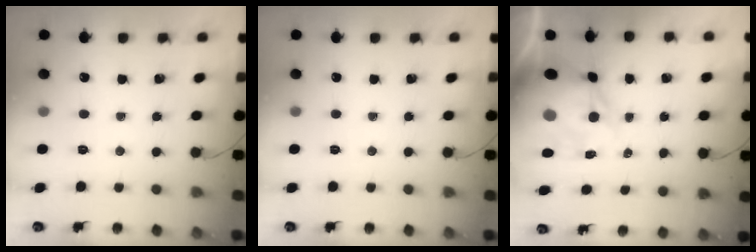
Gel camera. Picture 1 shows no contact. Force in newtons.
{"total": 0.0}
{"total": 13.6, "press": 13.2, "slide": 3.5}